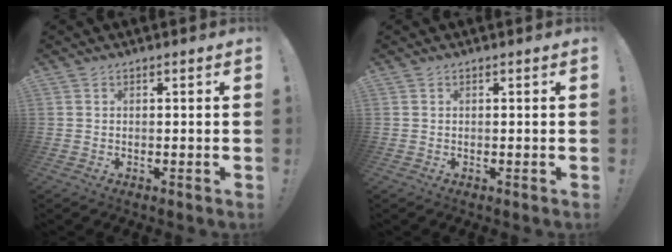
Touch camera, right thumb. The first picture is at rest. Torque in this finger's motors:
{"motor_torque": [0.00, 0.00, -0.02, 0.02, 0.00]}